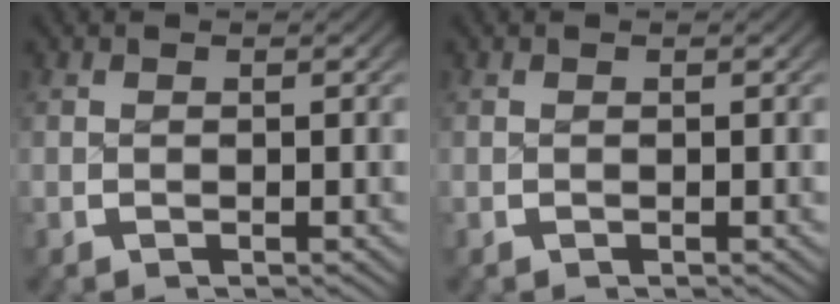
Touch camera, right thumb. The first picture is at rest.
{"total": 0.0}